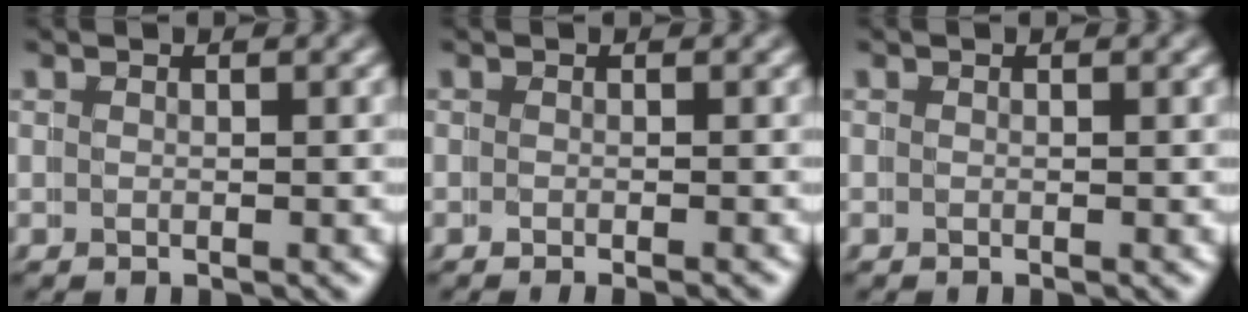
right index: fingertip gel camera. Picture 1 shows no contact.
{"total": 1.0, "force": [-0.8, 0.1, 0.6], "torque": [0.005, 0.005, -0.014]}
{"total": 0.0}